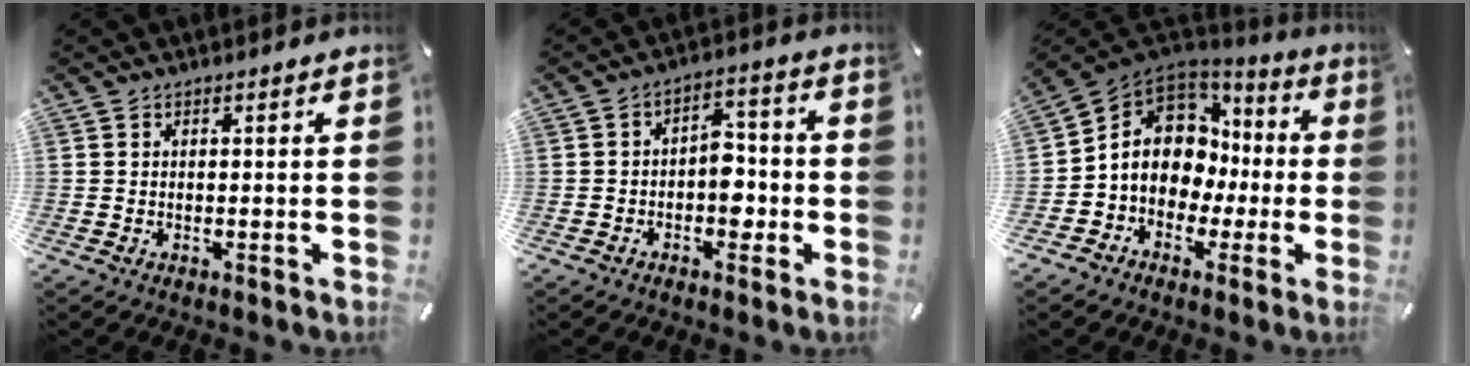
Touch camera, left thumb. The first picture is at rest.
{"total": 7.0, "force": [-1.8, 4.8, 4.7], "torque": [-0.055, 0.012, -0.033]}
{"total": 12.1, "force": [-0.4, 10.5, 5.9], "torque": [-0.112, -0.001, -0.002]}